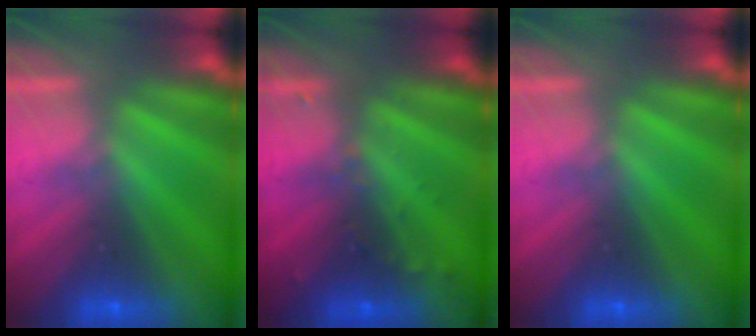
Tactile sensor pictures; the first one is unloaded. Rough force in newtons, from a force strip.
{"total": 2.9}
{"total": 0.0}